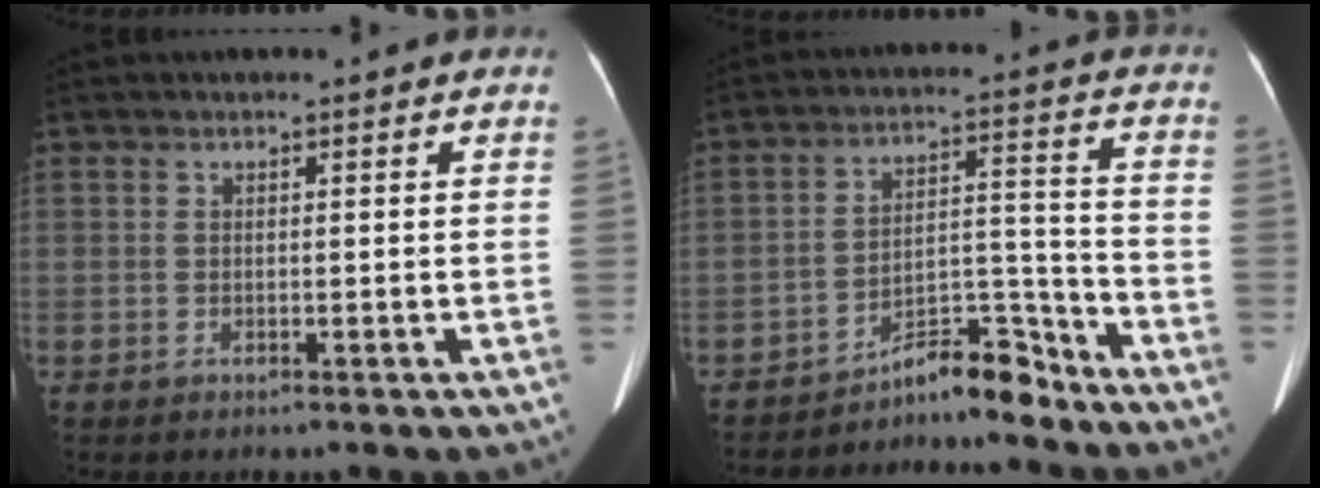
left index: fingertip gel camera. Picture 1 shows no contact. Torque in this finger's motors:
{"motor_torque": [-0.26, 0.49, 0.01, 0.00]}